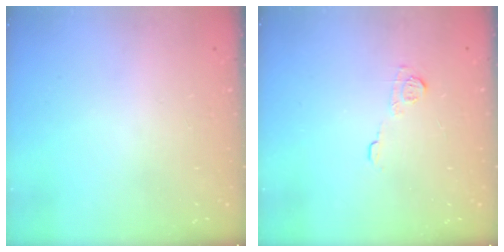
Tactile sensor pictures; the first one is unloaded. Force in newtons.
{"total": 5.4, "press": 5.4, "slide": 0.7}